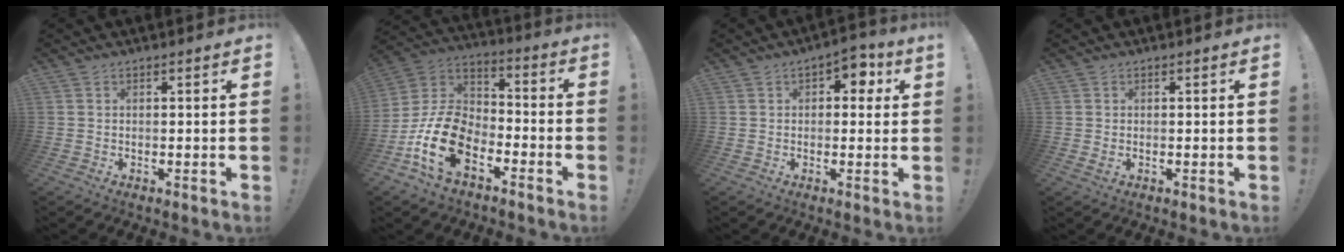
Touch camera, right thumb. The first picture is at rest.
{"total": 18.5, "force": [-9.0, 11.1, 11.7], "torque": [-0.244, 0.049, -0.151]}
{"total": 5.0, "force": [1.7, 3.0, 3.6], "torque": [-0.033, -0.006, 0.022]}
{"total": 0.6, "force": [0.4, 0.3, 0.4], "torque": [-0.001, -0.002, 0.005]}